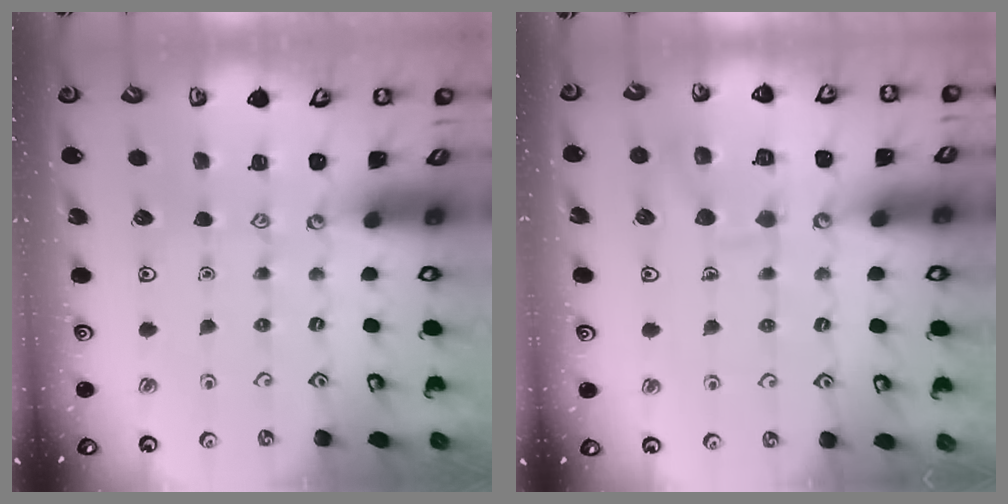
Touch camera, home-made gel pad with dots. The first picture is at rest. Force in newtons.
{"total": 11.3, "press": 11.3, "slide": 1.0}